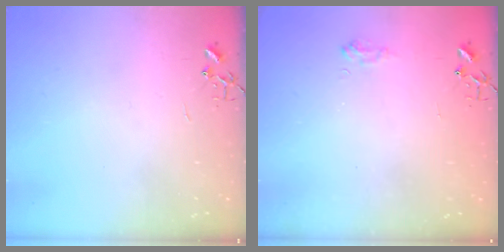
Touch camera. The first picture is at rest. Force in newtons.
{"total": 6.9, "press": 6.9, "slide": 0.7}